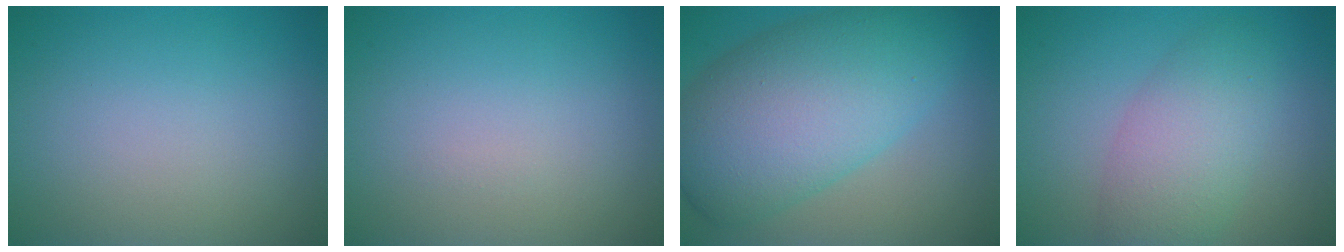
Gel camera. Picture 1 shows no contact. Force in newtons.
{"total": 0.0}
{"total": 11.1, "press": 11.1, "slide": 0.1}
{"total": 4.8, "press": 4.8, "slide": 0.2}